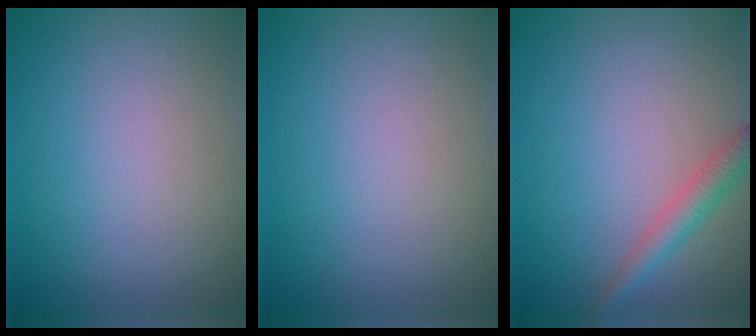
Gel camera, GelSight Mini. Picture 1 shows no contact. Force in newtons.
{"total": 0.0}
{"total": 2.3, "press": 2.3, "slide": 0.1}